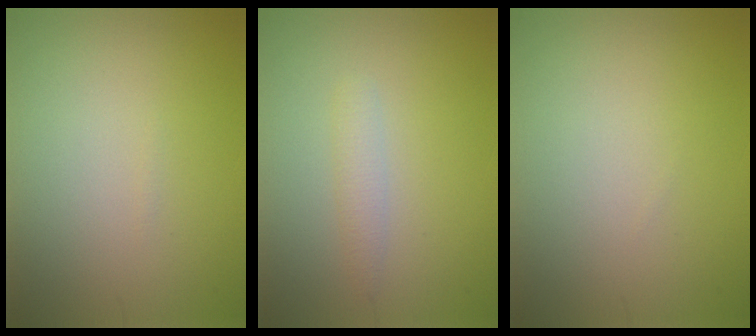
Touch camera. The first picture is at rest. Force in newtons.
{"total": 1.4, "press": 1.4, "slide": 0.1}
{"total": 0.0}